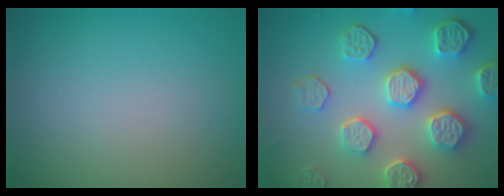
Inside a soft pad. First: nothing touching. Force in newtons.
{"total": 7.2, "press": 5.7, "slide": 4.3}